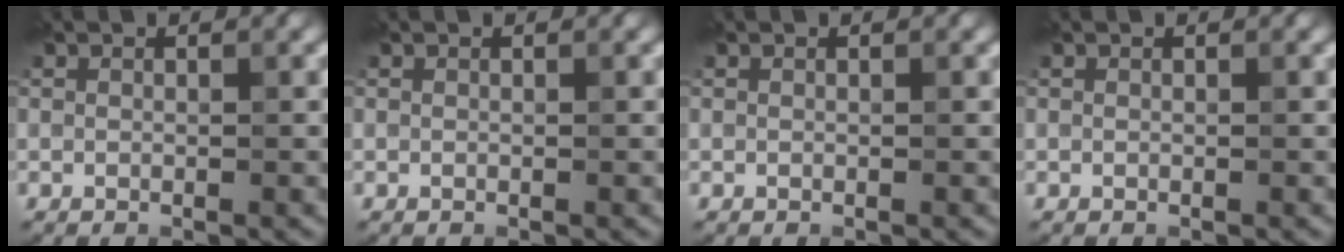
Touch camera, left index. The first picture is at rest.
{"total": 0.0}
{"total": 0.0}
{"total": 0.0}